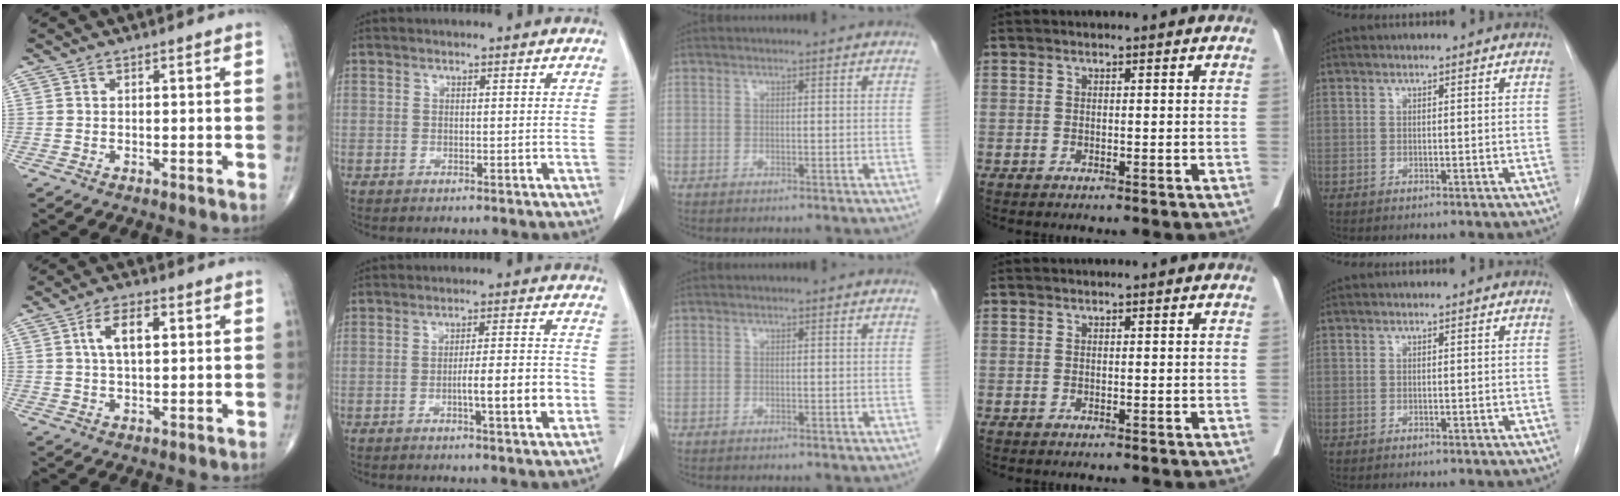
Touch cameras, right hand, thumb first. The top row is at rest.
{"thumb": {"total": 6.9, "force": [1.7, 3.4, 5.7], "torque": [-0.099, 0.005, 0.029]}, "index": {"total": 8.6, "force": [-2.3, 1.2, 8.2], "torque": [-0.126, 0.010, -0.033]}}